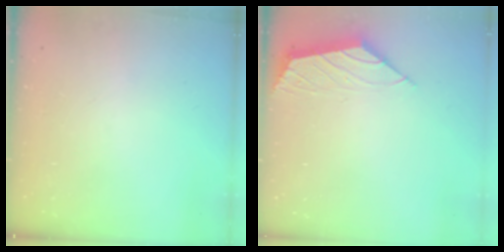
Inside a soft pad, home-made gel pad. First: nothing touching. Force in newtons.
{"total": 2.2, "press": 2.2, "slide": 0.5}